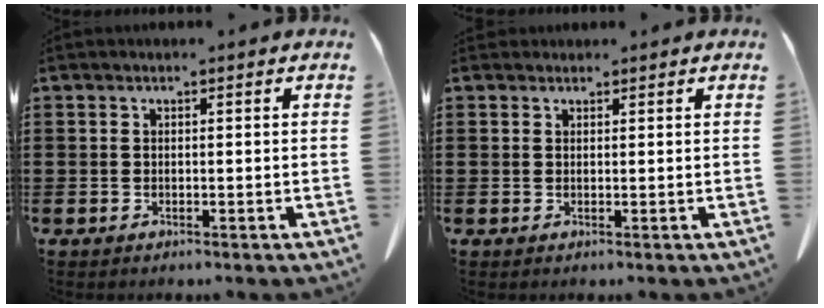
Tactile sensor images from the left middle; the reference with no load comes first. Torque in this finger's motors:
{"motor_torque": [0.12, -0.06, 0.00, -0.01]}